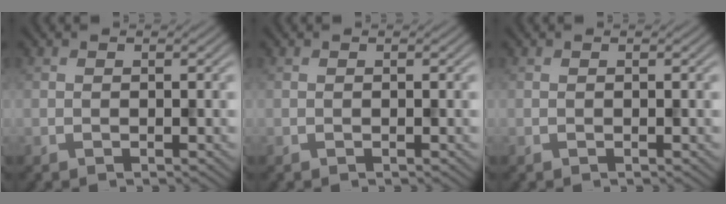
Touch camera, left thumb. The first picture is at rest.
{"total": 0.0}
{"total": 0.0}